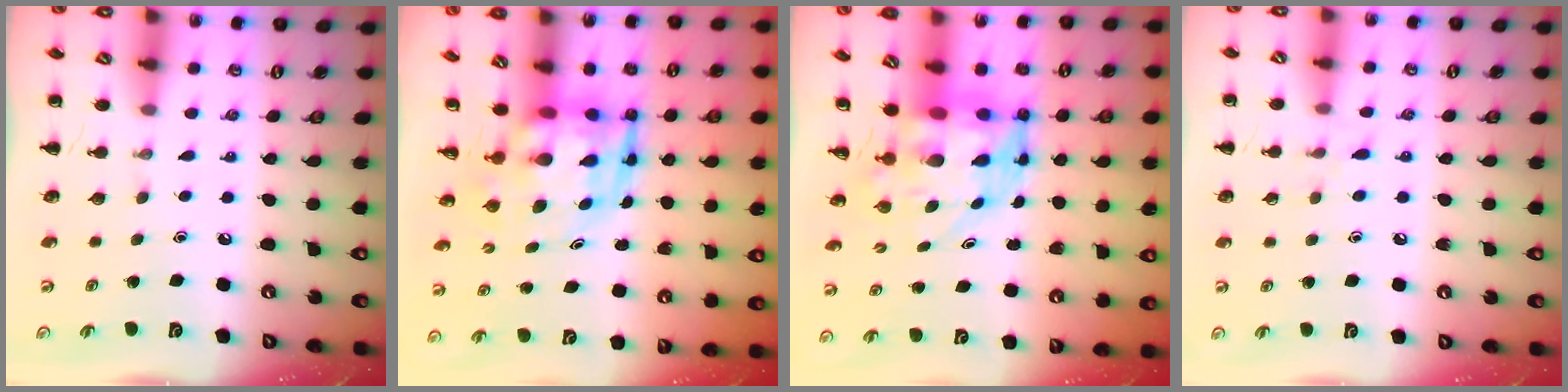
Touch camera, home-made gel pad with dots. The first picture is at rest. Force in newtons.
{"total": 6.2, "press": 5.9, "slide": 1.9}
{"total": 7.3, "press": 7.1, "slide": 1.7}
{"total": 5.3, "press": 5.0, "slide": 1.9}